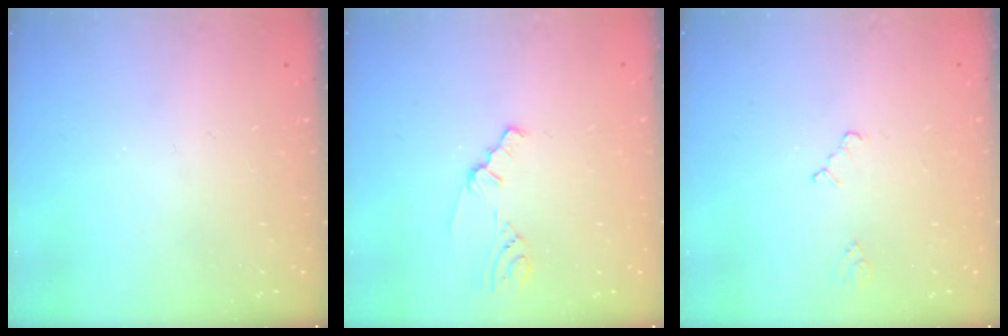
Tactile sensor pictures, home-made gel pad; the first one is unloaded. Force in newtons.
{"total": 1.5, "press": 1.5, "slide": 0.3}
{"total": 1.5, "press": 1.5, "slide": 0.3}